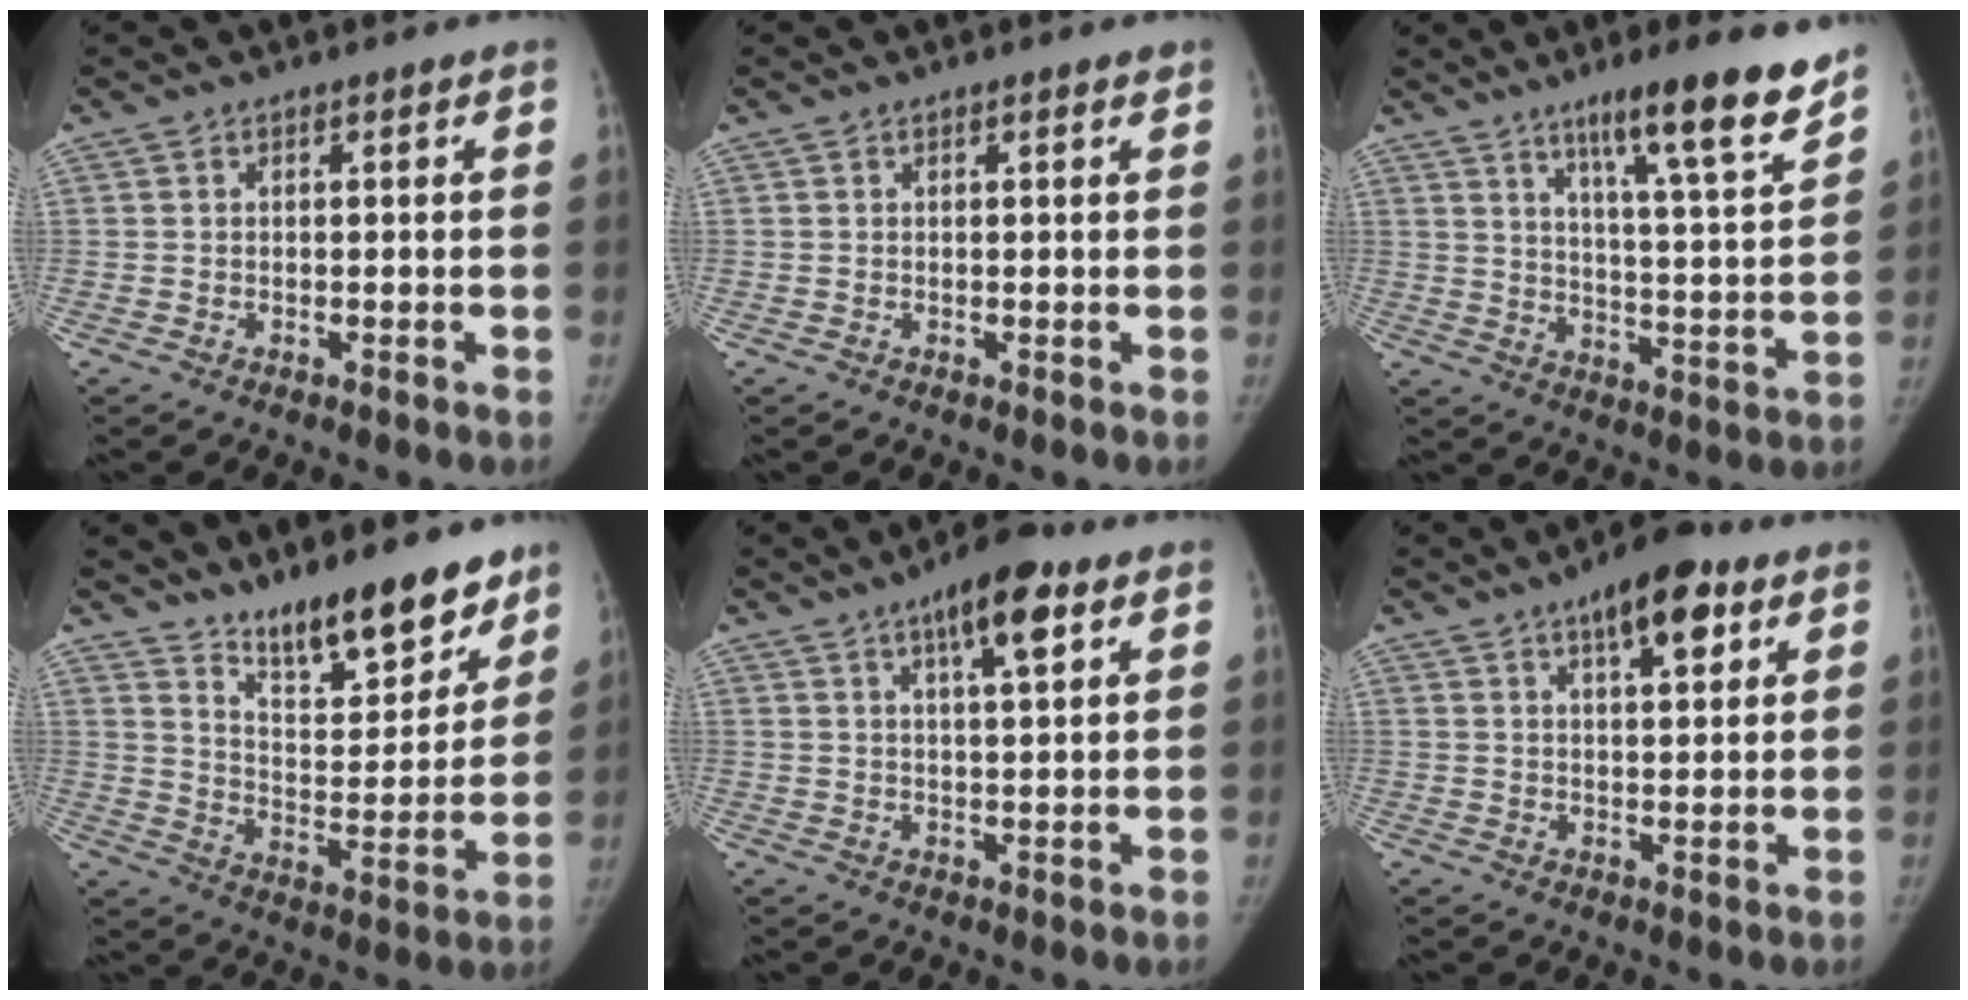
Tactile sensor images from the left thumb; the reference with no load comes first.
{"total": 0.7, "force": [0.5, 0.2, 0.4], "torque": [-0.003, 0.000, 0.006]}
{"total": 15.7, "force": [10.9, 1.5, 11.3], "torque": [-0.150, -0.064, 0.167]}
{"total": 16.0, "force": [12.4, 5.2, 8.6], "torque": [-0.079, -0.093, 0.205]}
{"total": 9.0, "force": [4.8, 2.7, 7.1], "torque": [-0.098, -0.014, 0.071]}
{"total": 9.6, "force": [5.2, 3.7, 7.2], "torque": [-0.087, -0.016, 0.073]}